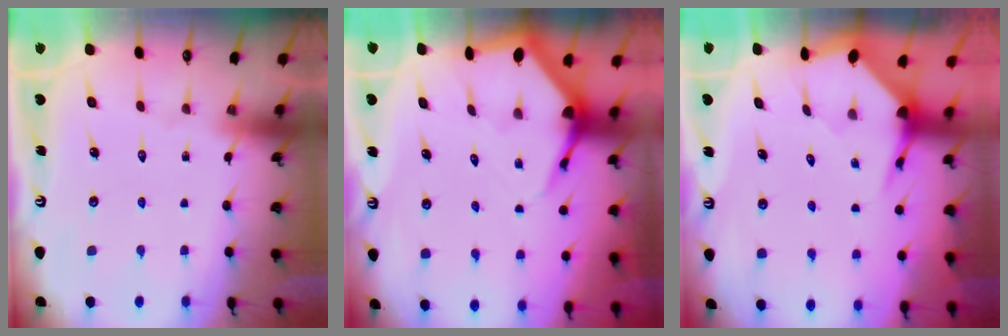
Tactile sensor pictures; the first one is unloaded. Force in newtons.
{"total": 5.6, "press": 5.6, "slide": 0.7}
{"total": 3.7, "press": 3.6, "slide": 0.4}